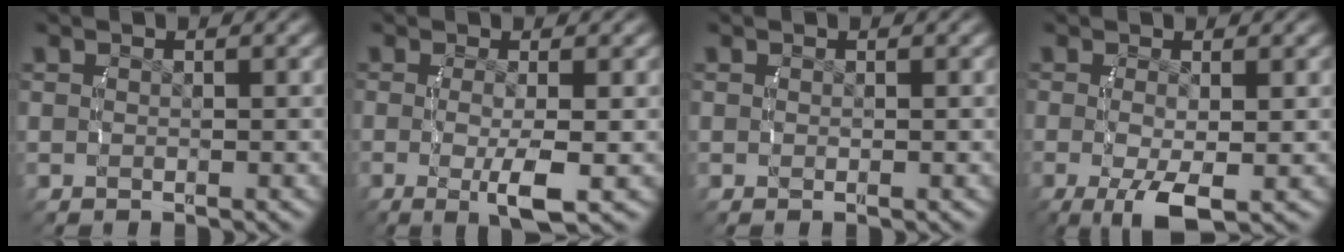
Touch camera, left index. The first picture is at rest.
{"total": 4.2, "force": [-1.3, 0.7, 4.0], "torque": [-0.077, -0.022, -0.013]}
{"total": 0.0}
{"total": 4.8, "force": [-2.2, 1.6, 4.0], "torque": [-0.092, -0.039, -0.015]}